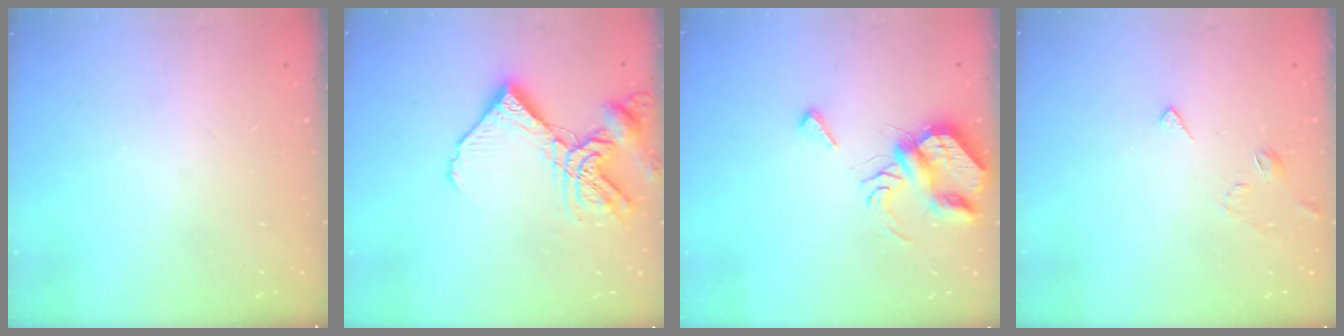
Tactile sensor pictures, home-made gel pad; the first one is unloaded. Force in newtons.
{"total": 12.9, "press": 12.8, "slide": 1.6}
{"total": 8.3, "press": 8.2, "slide": 0.6}
{"total": 3.1, "press": 3.0, "slide": 0.6}